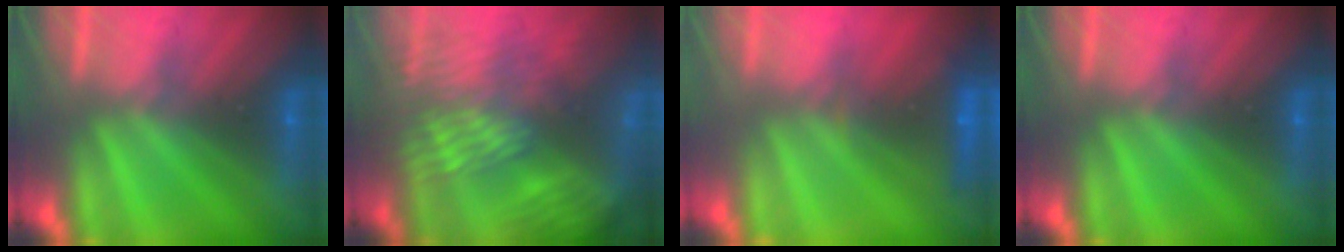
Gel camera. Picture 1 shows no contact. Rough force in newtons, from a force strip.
{"total": 9.1}
{"total": 5.8}
{"total": 0.0}